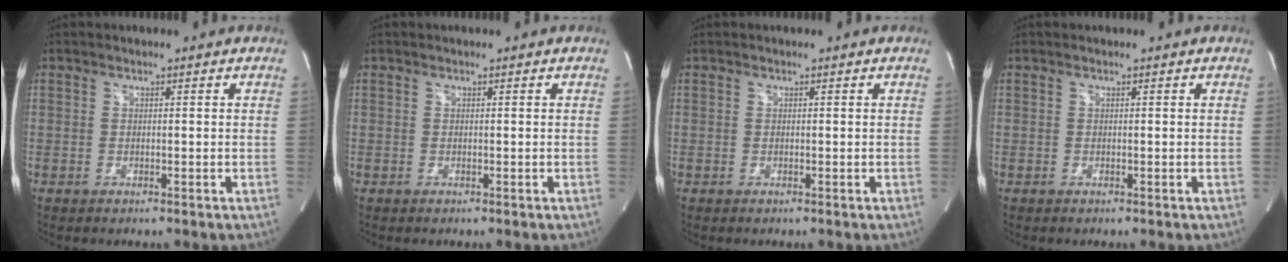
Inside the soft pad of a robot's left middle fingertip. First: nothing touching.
{"total": 0.0}
{"total": 0.0}
{"total": 0.0}